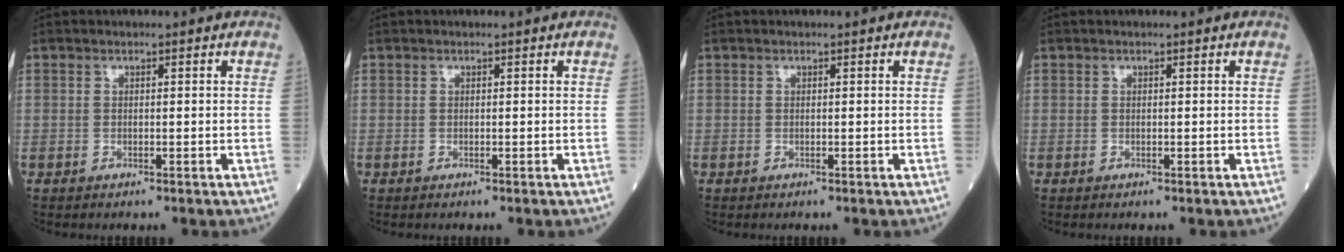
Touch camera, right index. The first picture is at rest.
{"total": 0.0}
{"total": 0.0}
{"total": 0.0}